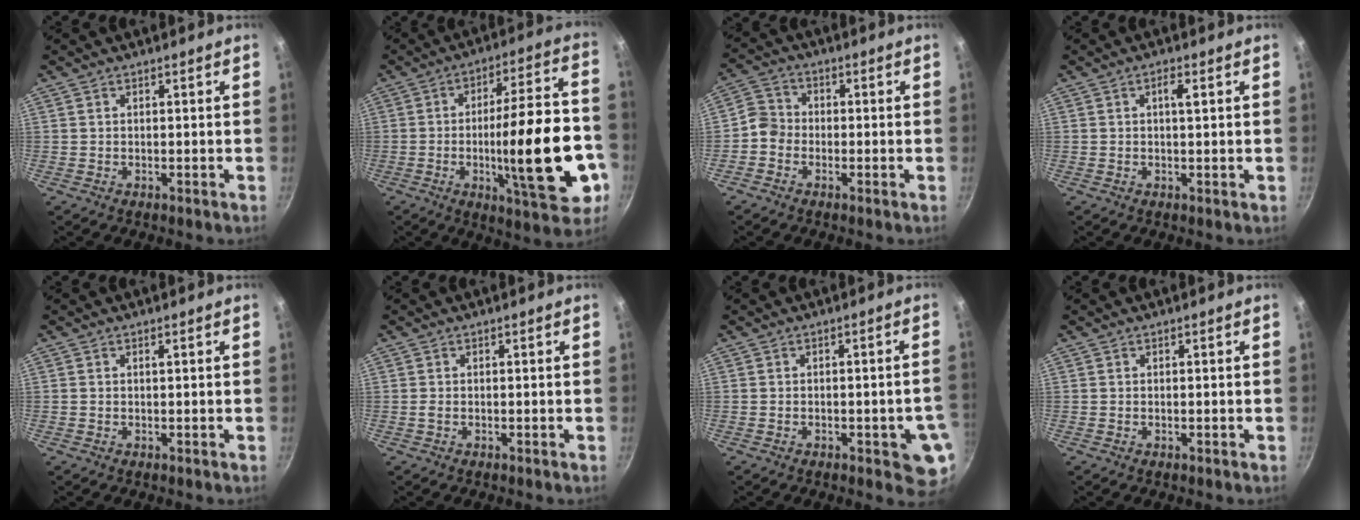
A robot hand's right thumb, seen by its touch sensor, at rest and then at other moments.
{"total": 22.9, "force": [-5.8, 6.3, 21.2], "torque": [-0.288, 0.031, -0.079]}
{"total": 4.3, "force": [-1.6, 3.7, 1.5], "torque": [-0.010, 0.022, -0.047]}
{"total": 2.4, "force": [0.6, 0.6, 2.3], "torque": [-0.038, 0.000, 0.009]}
{"total": 0.0}
{"total": 0.6, "force": [-0.2, 0.3, 0.4], "torque": [-0.011, 0.001, -0.006]}
{"total": 7.0, "force": [-2.0, 2.6, 6.2], "torque": [-0.052, 0.005, -0.022]}
{"total": 0.0}